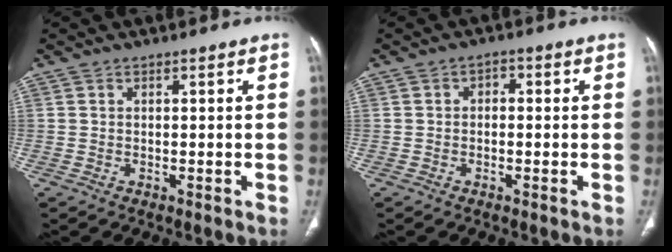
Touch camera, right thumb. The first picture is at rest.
{"total": 1.9, "force": [-0.1, 1.4, 1.3], "torque": [-0.007, 0.009, -0.011]}